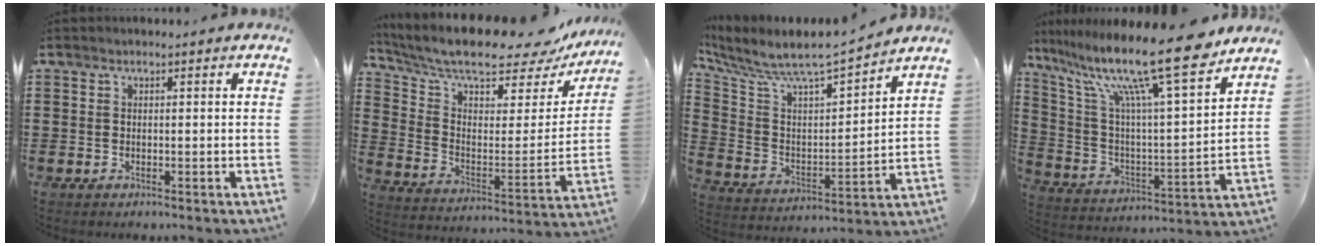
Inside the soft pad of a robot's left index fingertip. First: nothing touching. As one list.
[{"total": 10.4, "force": [8.9, 2.1, 4.9], "torque": [-0.128, -0.059, 0.151]}, {"total": 6.6, "force": [5.9, 0.9, 2.8], "torque": [-0.086, -0.053, 0.093]}, {"total": 16.6, "force": [12.8, 1.4, 10.6], "torque": [-0.217, -0.078, 0.208]}]